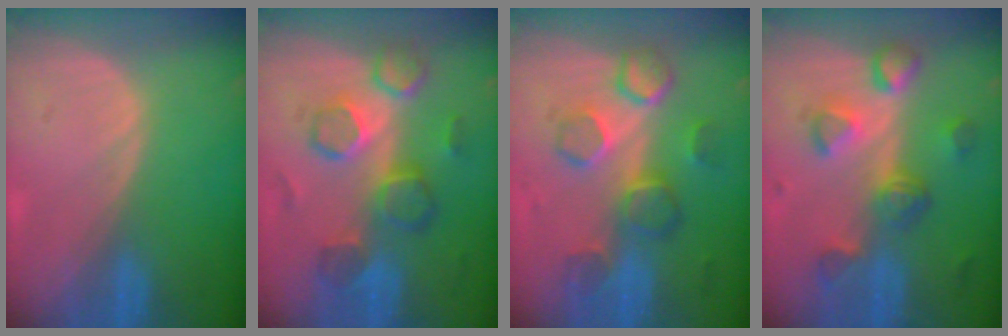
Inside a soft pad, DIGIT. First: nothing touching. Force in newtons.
{"total": 8.7, "press": 8.4, "slide": 2.0}
{"total": 8.6, "press": 8.0, "slide": 3.0}
{"total": 8.0, "press": 7.3, "slide": 3.1}